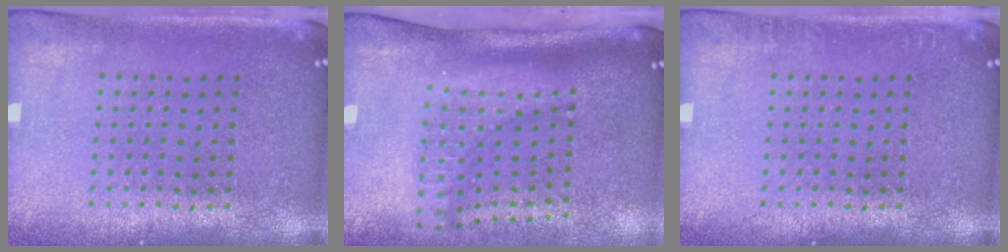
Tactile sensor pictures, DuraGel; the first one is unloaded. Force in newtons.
{"total": 2.2, "press": 1.5, "slide": 1.6}
{"total": 0.5, "press": 0.5, "slide": 0.0}